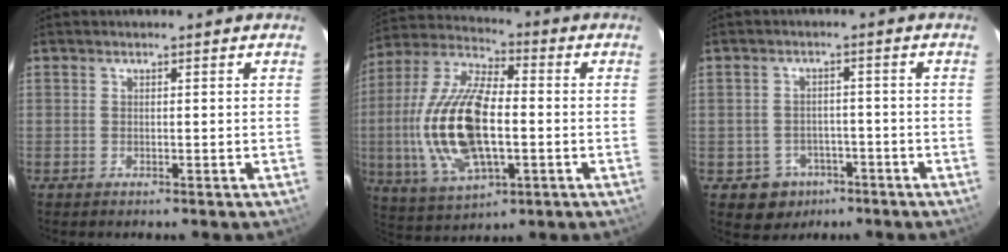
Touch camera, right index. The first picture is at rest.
{"total": 20.3, "force": [-2.5, 9.2, 17.9], "torque": [-0.376, -0.002, -0.041]}
{"total": 6.3, "force": [-3.4, 5.2, 0.9], "torque": [-0.030, 0.027, -0.035]}